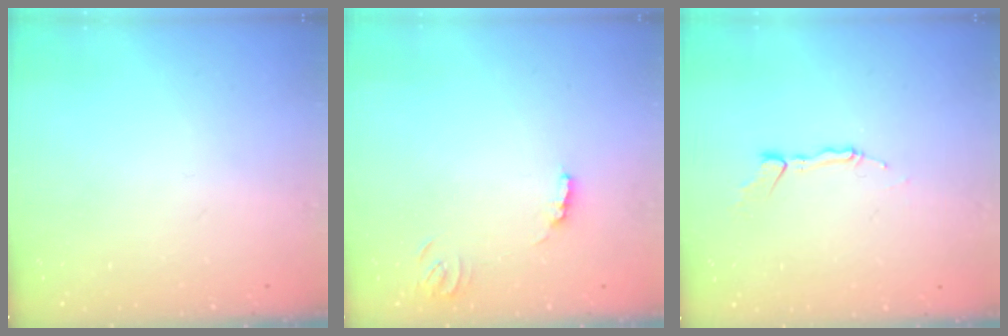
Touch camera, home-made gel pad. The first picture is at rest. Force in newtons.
{"total": 3.6, "press": 3.6, "slide": 0.2}
{"total": 4.5, "press": 4.5, "slide": 0.2}